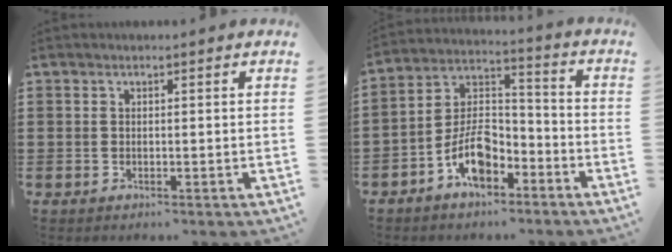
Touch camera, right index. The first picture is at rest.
{"total": 8.8, "force": [-5.2, 4.5, 5.5], "torque": [-0.124, 0.008, -0.100]}